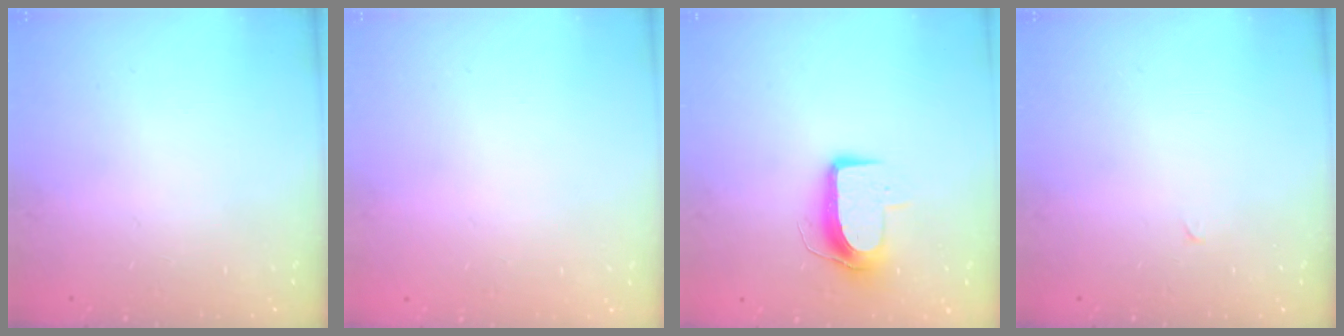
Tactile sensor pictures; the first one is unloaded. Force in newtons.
{"total": 0.0}
{"total": 9.2, "press": 9.1, "slide": 0.5}
{"total": 0.0}